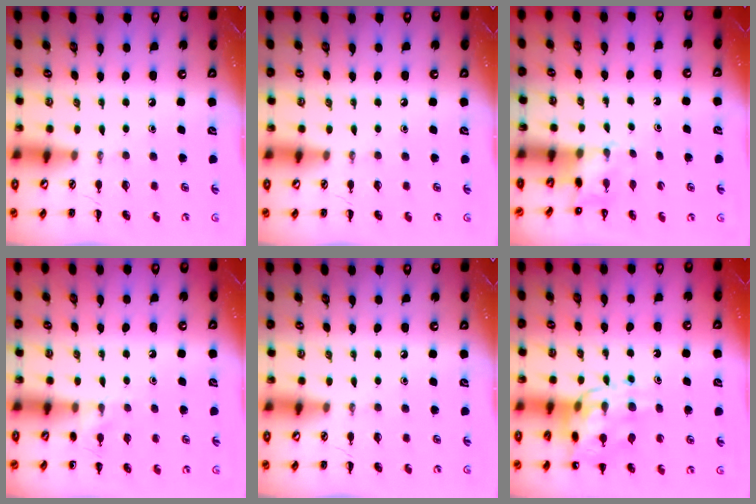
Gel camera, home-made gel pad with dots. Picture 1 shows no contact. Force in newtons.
{"total": 0.0}
{"total": 3.0, "press": 2.8, "slide": 1.0}
{"total": 5.3, "press": 5.0, "slide": 1.7}
{"total": 0.0}
{"total": 12.6, "press": 12.2, "slide": 3.2}